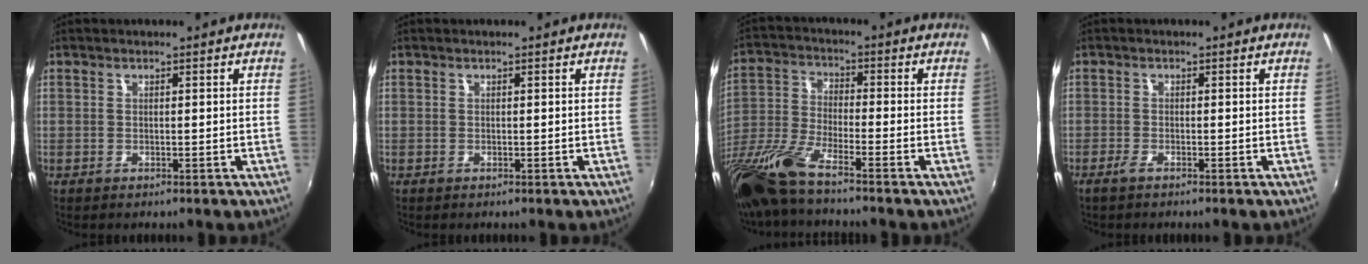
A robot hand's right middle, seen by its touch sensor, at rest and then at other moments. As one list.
[{"total": 0.0}, {"total": 13.4, "force": [-10.3, 1.2, 8.5], "torque": [-0.189, -0.035, -0.206]}, {"total": 1.6, "force": [-1.3, 0.2, 1.0], "torque": [-0.026, -0.004, -0.028]}]